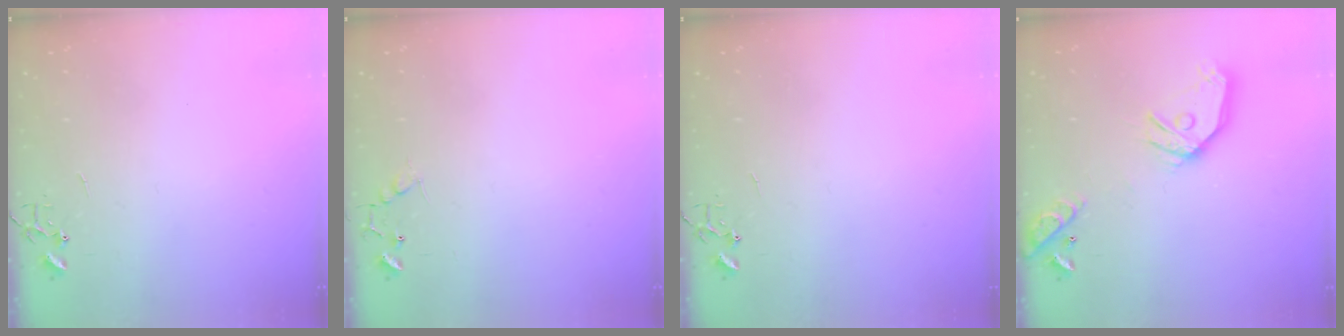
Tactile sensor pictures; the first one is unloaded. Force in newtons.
{"total": 6.7, "press": 6.7, "slide": 0.4}
{"total": 0.0}
{"total": 16.2, "press": 16.0, "slide": 2.5}